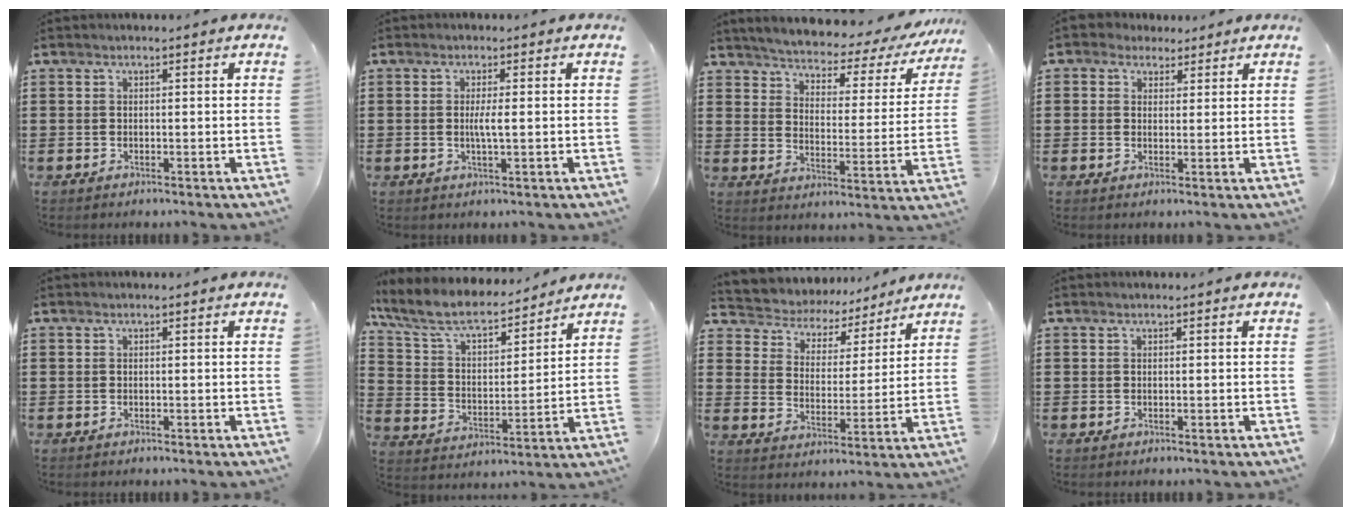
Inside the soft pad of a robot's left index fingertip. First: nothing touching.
{"total": 2.6, "force": [-0.1, 0.3, 2.6], "torque": [-0.048, -0.004, -0.002]}
{"total": 2.9, "force": [2.8, 0.5, 0.6], "torque": [-0.034, -0.032, 0.036]}
{"total": 2.4, "force": [1.6, 1.7, 0.3], "torque": [-0.015, 0.011, 0.030]}
{"total": 0.0}
{"total": 8.1, "force": [7.1, 2.0, 3.5], "torque": [-0.099, -0.041, 0.121]}
{"total": 4.7, "force": [4.4, 1.5, -0.1], "torque": [-0.030, -0.035, 0.072]}
{"total": 0.0}